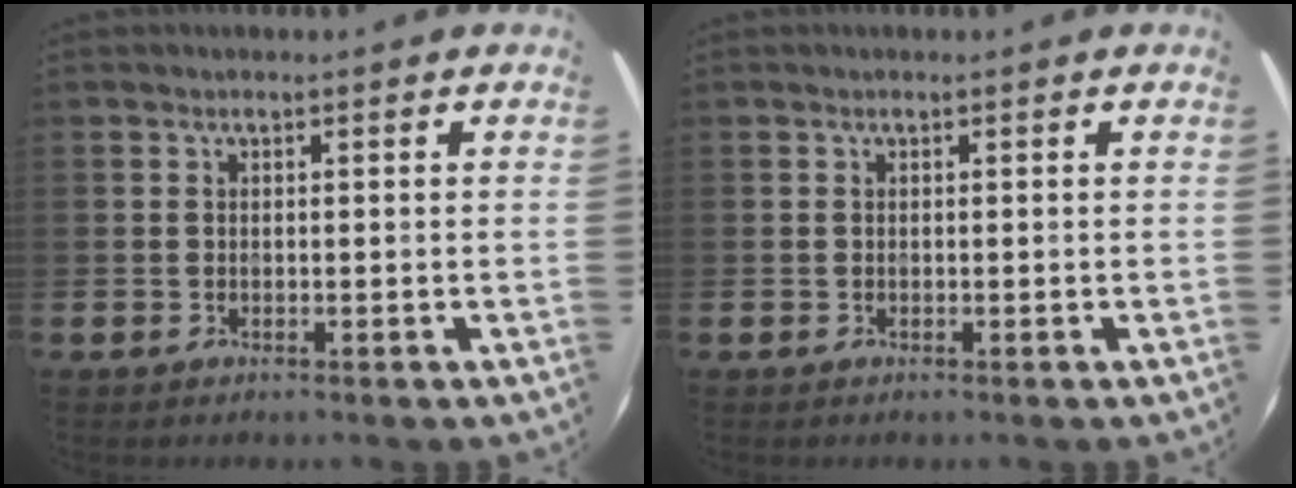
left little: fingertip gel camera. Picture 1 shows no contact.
{"total": 0.0}